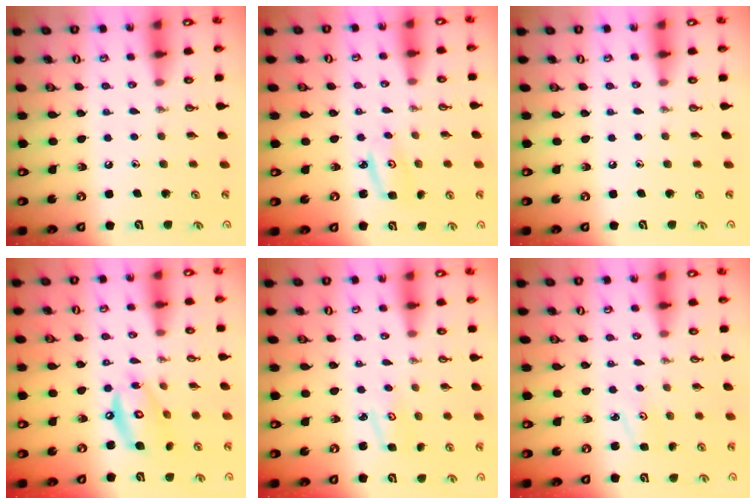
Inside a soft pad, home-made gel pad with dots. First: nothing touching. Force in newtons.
{"total": 3.3, "press": 3.3, "slide": 0.5}
{"total": 0.0}
{"total": 13.0, "press": 13.0, "slide": 1.1}
{"total": 2.9, "press": 2.9, "slide": 0.3}
{"total": 2.6, "press": 2.6, "slide": 0.4}